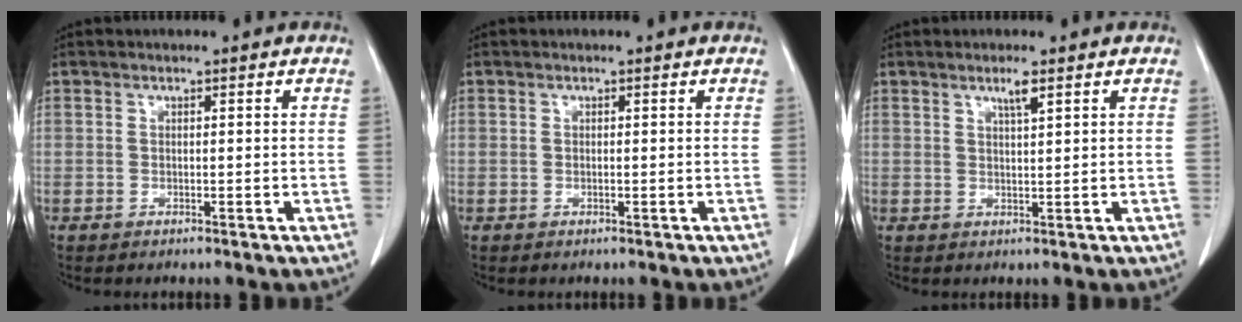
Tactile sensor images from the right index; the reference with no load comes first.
{"total": 0.0}
{"total": 2.0, "force": [1.3, -0.1, 1.6], "torque": [-0.031, -0.003, 0.024]}